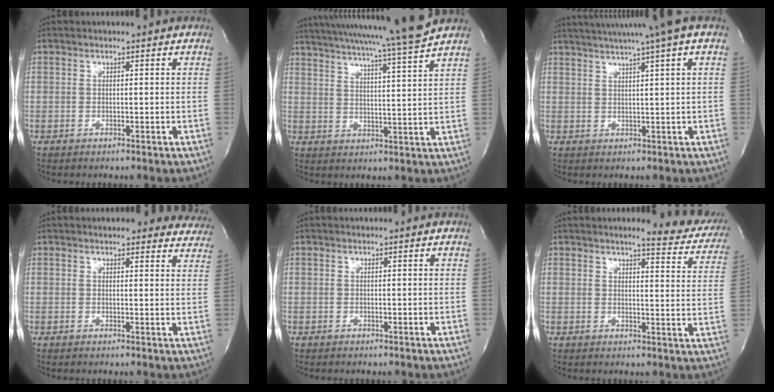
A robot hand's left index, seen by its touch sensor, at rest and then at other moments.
{"total": 18.2, "force": [16.3, -2.1, 7.8], "torque": [-0.139, -0.036, 0.228]}
{"total": 11.3, "force": [8.6, -1.6, 7.1], "torque": [-0.119, 0.015, 0.112]}
{"total": 12.2, "force": [11.4, 3.3, 3.1], "torque": [-0.003, -0.003, 0.106]}
{"total": 0.0}
{"total": 10.0, "force": [9.2, 1.6, 3.7], "torque": [-0.026, -0.028, 0.082]}